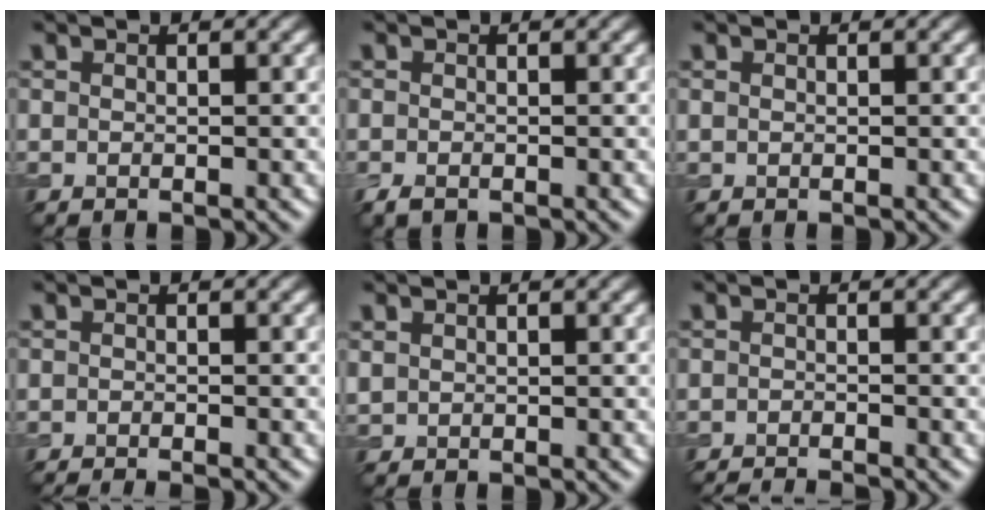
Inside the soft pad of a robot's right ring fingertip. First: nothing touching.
{"total": 1.1, "force": [-0.7, 0.6, 0.6], "torque": [-0.014, -0.005, -0.013]}
{"total": 0.0}
{"total": 1.7, "force": [-1.4, 0.3, 1.0], "torque": [-0.008, -0.004, -0.023]}
{"total": 0.5, "force": [0.4, 0.3, 0.2], "torque": [-0.005, 0.000, 0.013]}
{"total": 2.5, "force": [-2.3, 0.3, 1.0], "torque": [-0.012, -0.004, -0.040]}